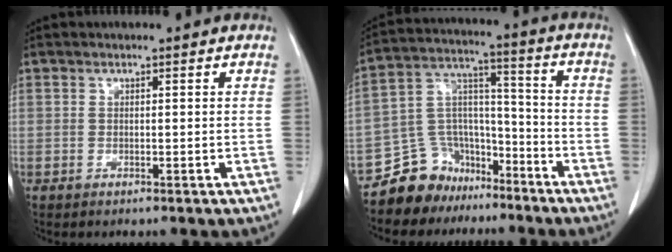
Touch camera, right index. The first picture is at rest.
{"total": 11.3, "force": [-8.9, 6.8, 1.3], "torque": [-0.027, 0.068, -0.154]}